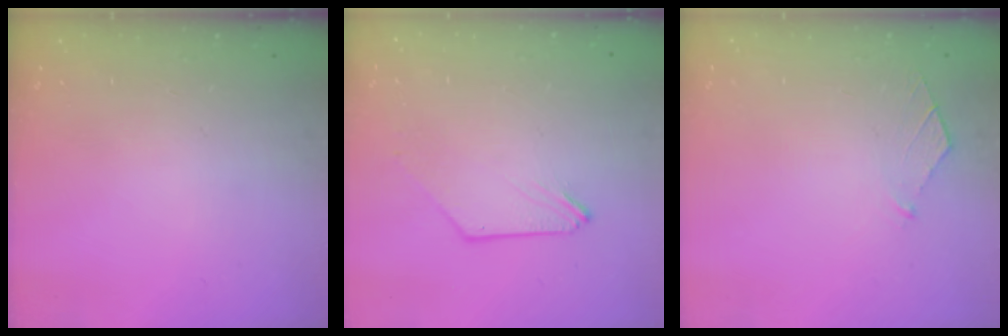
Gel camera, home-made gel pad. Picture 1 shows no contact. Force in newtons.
{"total": 0.0}
{"total": 4.8, "press": 4.7, "slide": 0.6}